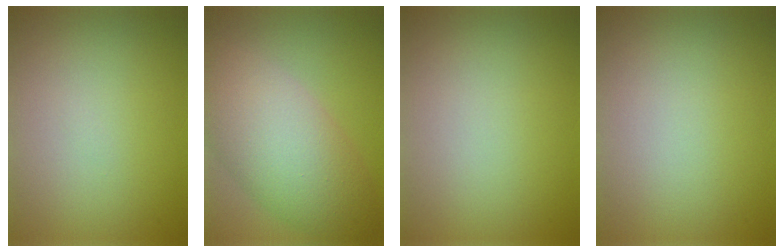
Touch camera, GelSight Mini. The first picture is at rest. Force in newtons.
{"total": 8.6, "press": 8.6, "slide": 0.4}
{"total": 0.0}
{"total": 0.0}